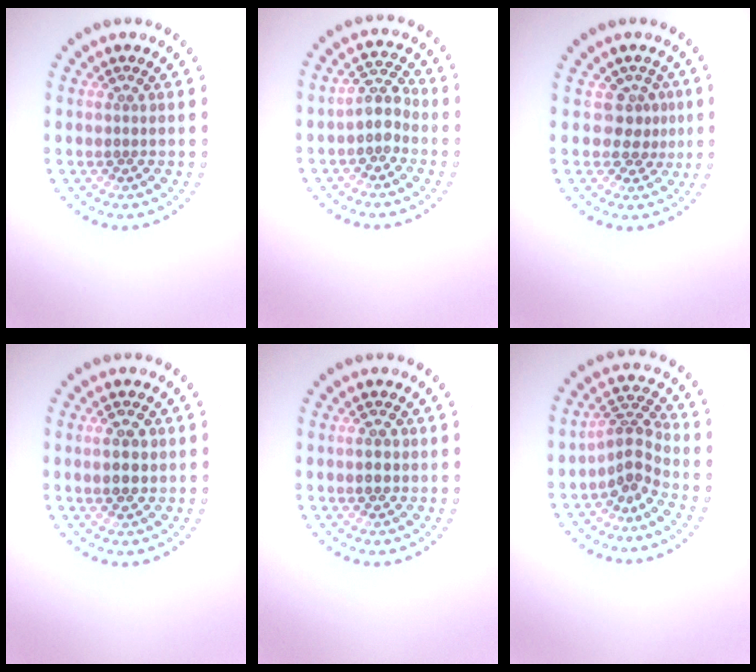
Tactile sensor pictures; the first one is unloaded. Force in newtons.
{"total": 2.4, "press": 2.1, "slide": 1.2}
{"total": 2.2, "press": 1.5, "slide": 1.7}
{"total": 2.5, "press": 2.5, "slide": 0.3}
{"total": 2.1, "press": 2.1, "slide": 0.2}
{"total": 2.9, "press": 2.0, "slide": 2.1}